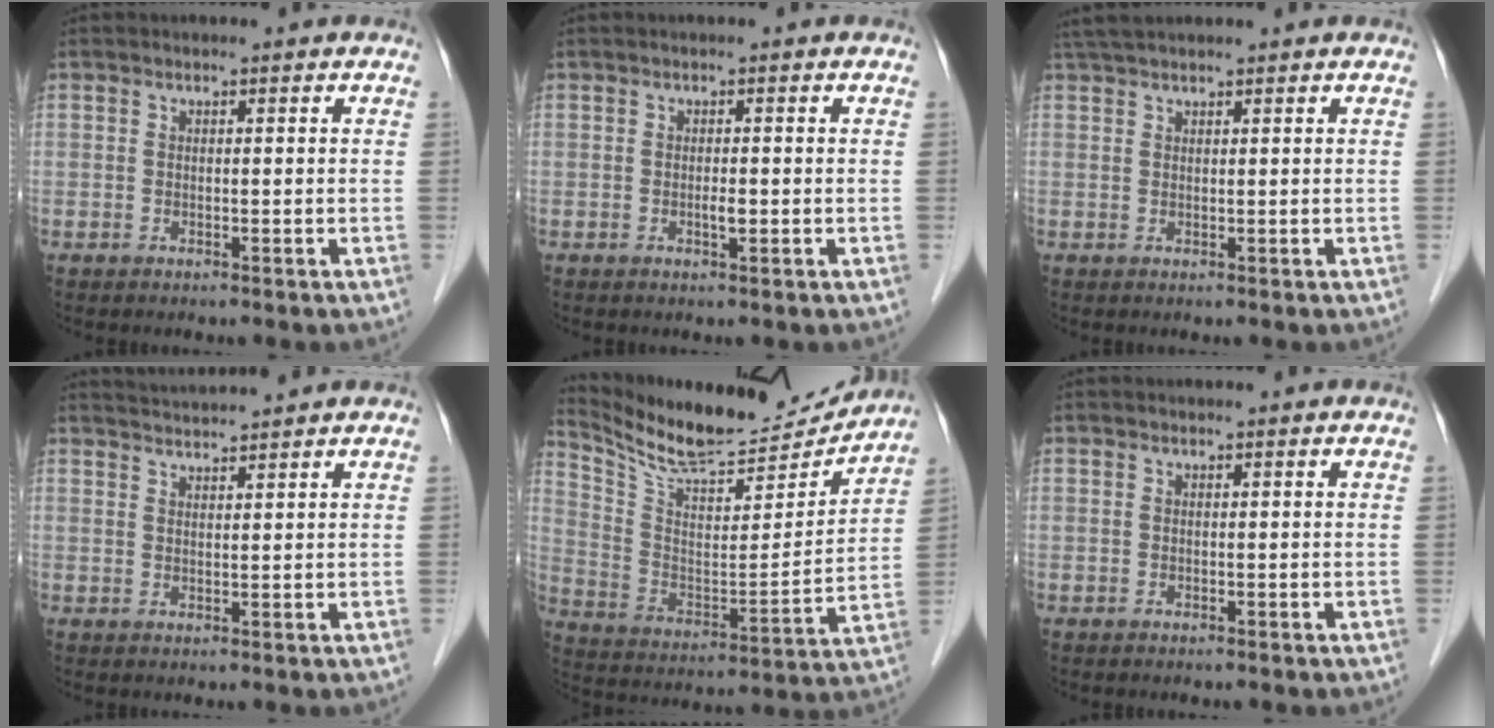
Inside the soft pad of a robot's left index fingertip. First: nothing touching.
{"total": 2.3, "force": [-2.2, -0.2, 0.4], "torque": [-0.008, -0.007, -0.038]}
{"total": 2.1, "force": [1.6, -0.2, 1.3], "torque": [-0.020, 0.027, 0.034]}
{"total": 2.2, "force": [1.9, -1.2, -0.1], "torque": [0.001, 0.012, 0.036]}
{"total": 16.7, "force": [15.7, 2.0, 5.0], "torque": [-0.103, -0.038, 0.252]}
{"total": 0.0}